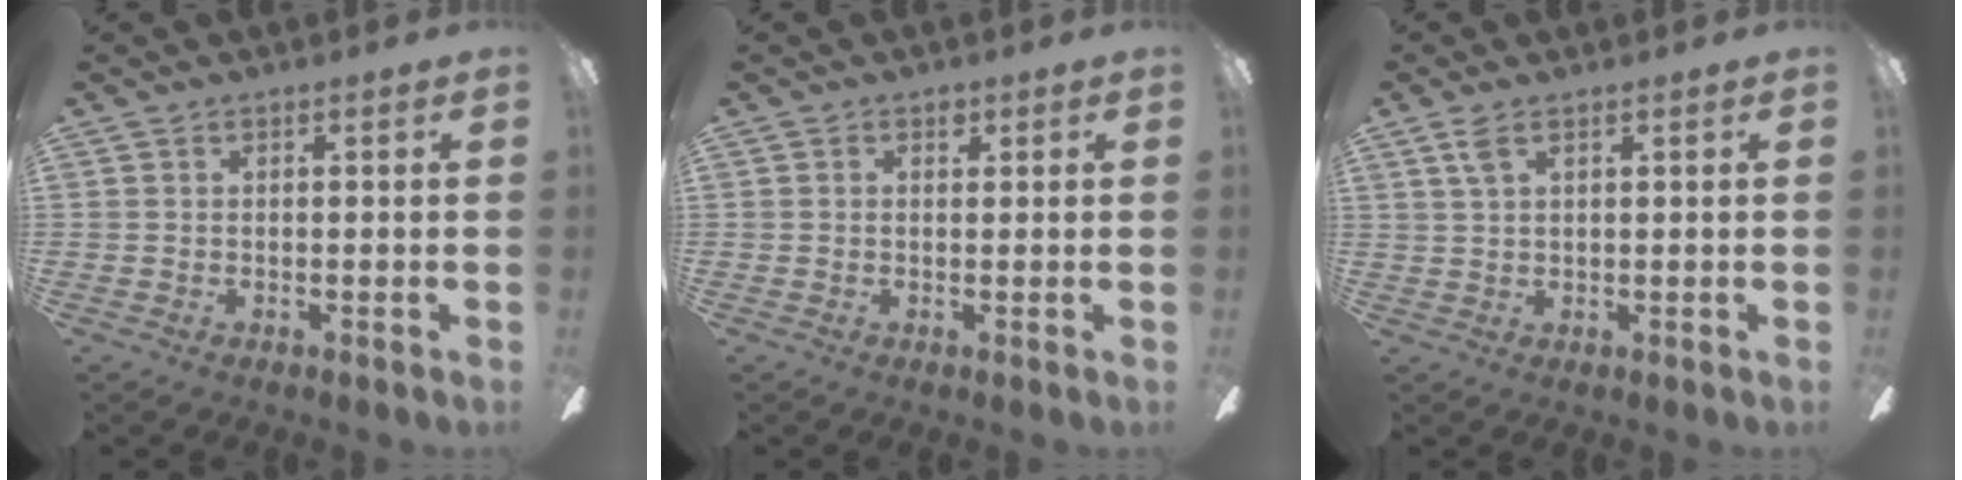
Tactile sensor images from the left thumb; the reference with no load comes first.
{"total": 1.3, "force": [0.8, 0.9, 0.5], "torque": [0.006, -0.003, 0.011]}
{"total": 3.7, "force": [2.2, 1.5, 2.6], "torque": [-0.057, 0.002, 0.039]}